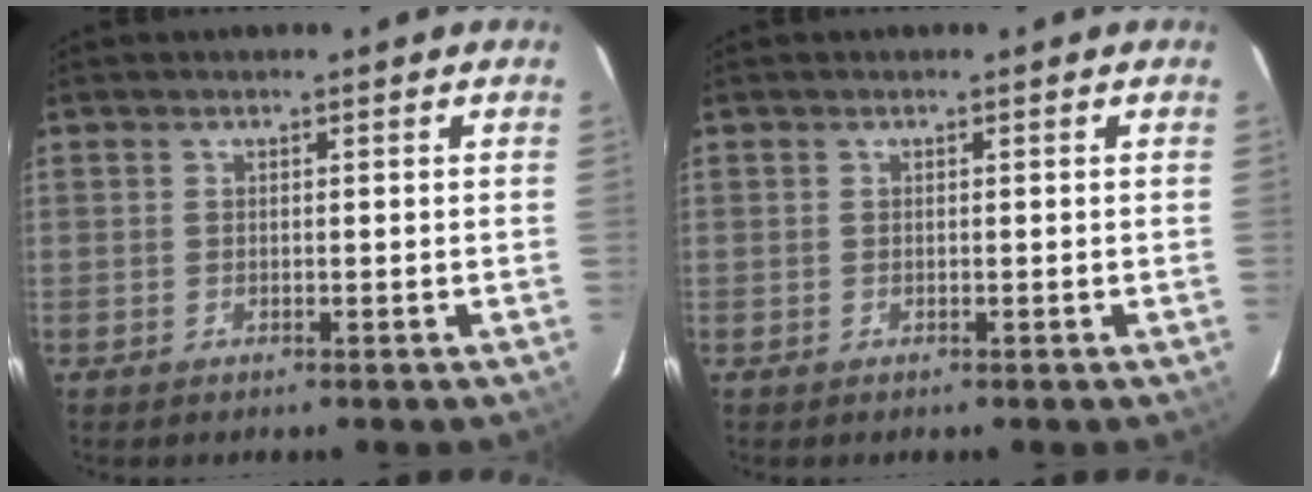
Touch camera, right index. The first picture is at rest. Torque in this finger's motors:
{"motor_torque": [0.00, 0.00, 0.03, 0.00]}